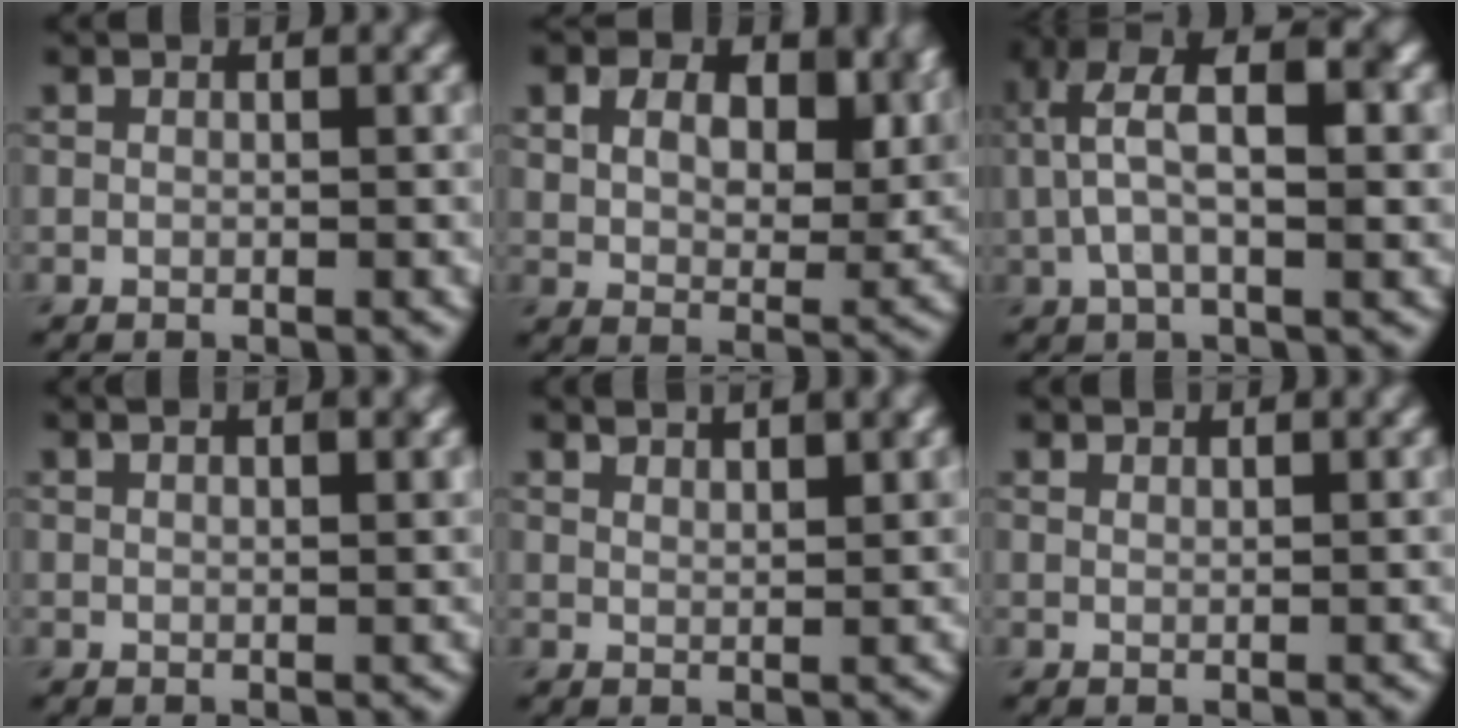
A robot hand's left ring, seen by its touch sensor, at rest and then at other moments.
{"total": 7.9, "force": [3.4, 5.1, 5.0], "torque": [-0.081, 0.003, 0.041]}
{"total": 7.2, "force": [1.7, 3.0, 6.3], "torque": [-0.124, 0.012, 0.026]}
{"total": 1.9, "force": [1.1, 0.6, 1.4], "torque": [-0.010, 0.002, 0.015]}
{"total": 2.6, "force": [2.1, 0.6, 1.4], "torque": [-0.007, 0.005, 0.026]}
{"total": 1.3, "force": [1.3, 0.1, 0.3], "torque": [-0.004, -0.002, 0.017]}